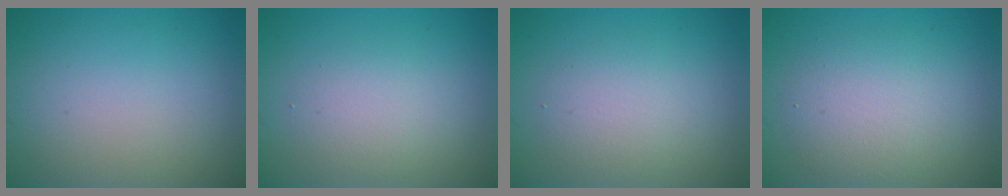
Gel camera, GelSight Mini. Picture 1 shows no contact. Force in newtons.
{"total": 2.6, "press": 2.6, "slide": 0.1}
{"total": 2.9, "press": 2.9, "slide": 0.2}
{"total": 4.2, "press": 4.2, "slide": 0.5}